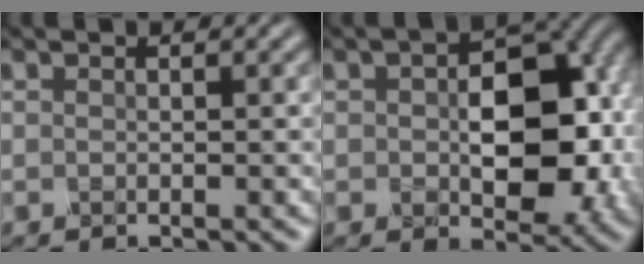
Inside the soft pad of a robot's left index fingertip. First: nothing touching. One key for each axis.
{"total": 9.6, "fx": 0.2, "fy": 5.8, "fz": 7.6, "tx": -0.110, "ty": -0.005, "tz": 0.007}